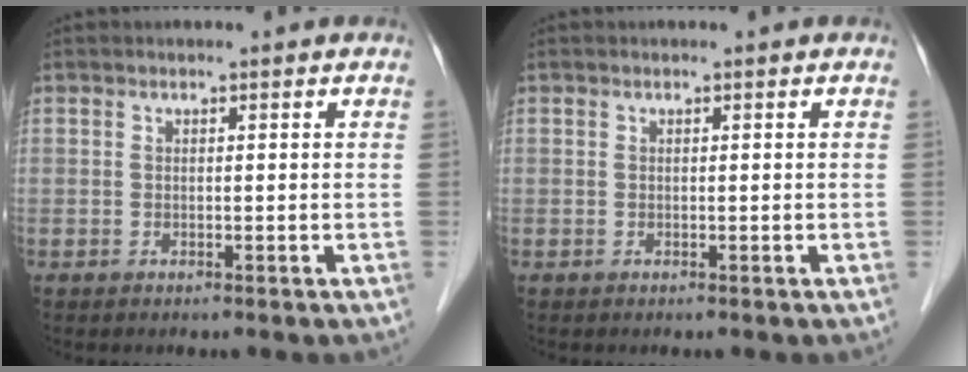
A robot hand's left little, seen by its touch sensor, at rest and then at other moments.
{"total": 0.0}